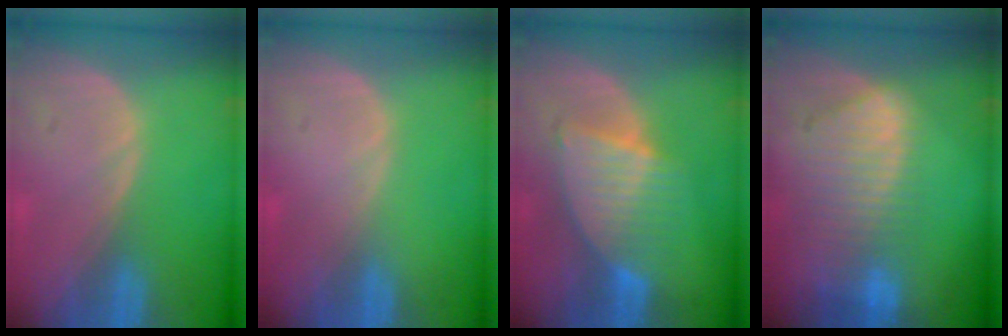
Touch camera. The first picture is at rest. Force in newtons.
{"total": 0.0}
{"total": 6.8, "press": 6.7, "slide": 1.2}
{"total": 9.3, "press": 8.1, "slide": 4.6}